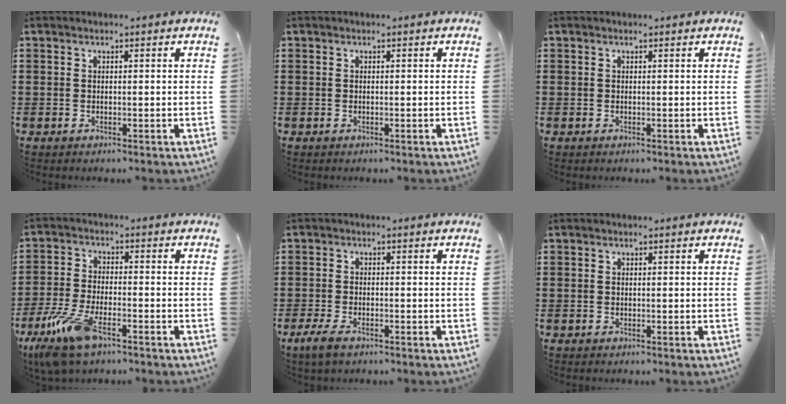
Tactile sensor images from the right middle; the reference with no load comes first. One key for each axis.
{"total": 0.0}
{"total": 0.0}
{"total": 8.8, "fx": -5.9, "fy": 2.6, "fz": 6.0, "tx": -0.144, "ty": -0.014, "tz": -0.115}
{"total": 2.7, "fx": -1.8, "fy": 0.9, "fz": 1.7, "tx": -0.052, "ty": -0.002, "tz": -0.042}
{"total": 0.0}